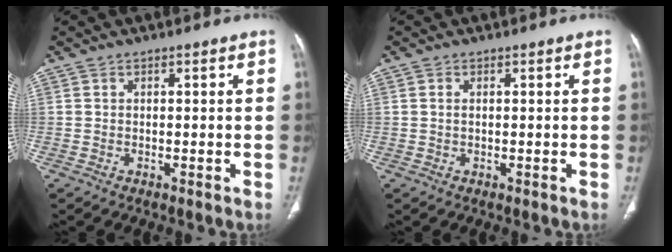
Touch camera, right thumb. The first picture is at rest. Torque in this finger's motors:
{"motor_torque": [-0.30, 0.12, -0.21, 0.03, -0.05]}